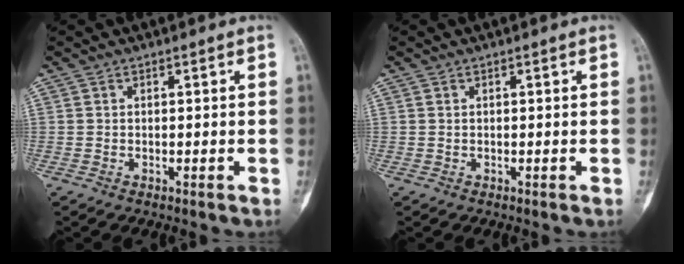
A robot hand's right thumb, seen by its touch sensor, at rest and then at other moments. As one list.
[{"total": 0.0}]